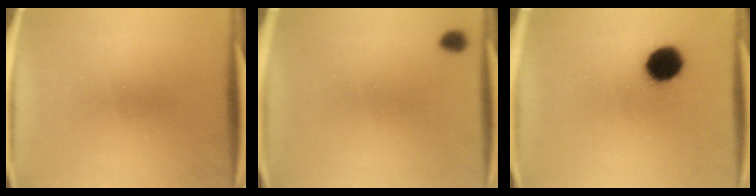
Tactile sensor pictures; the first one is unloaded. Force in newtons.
{"total": 2.9}
{"total": 9.5}